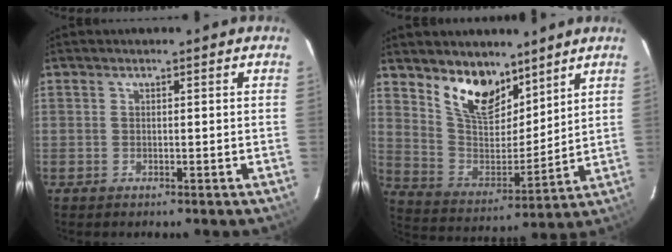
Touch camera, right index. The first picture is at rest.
{"total": 13.2, "force": [9.3, 6.6, 6.6], "torque": [-0.130, -0.004, 0.181]}